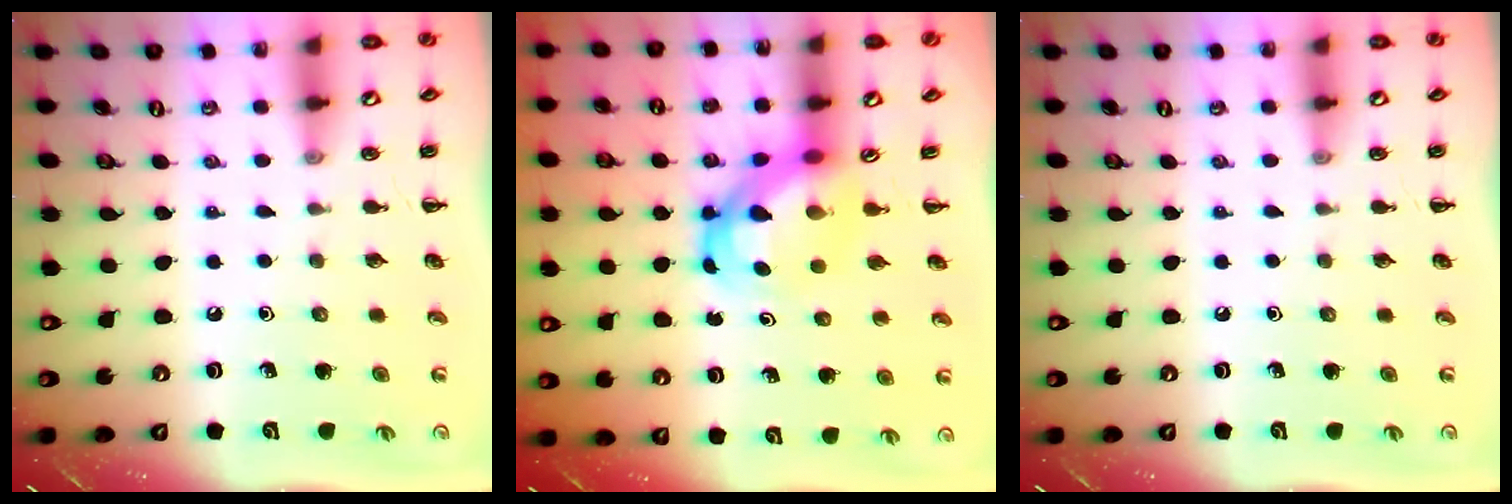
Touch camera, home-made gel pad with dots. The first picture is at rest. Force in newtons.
{"total": 5.6, "press": 5.4, "slide": 1.5}
{"total": 0.0}